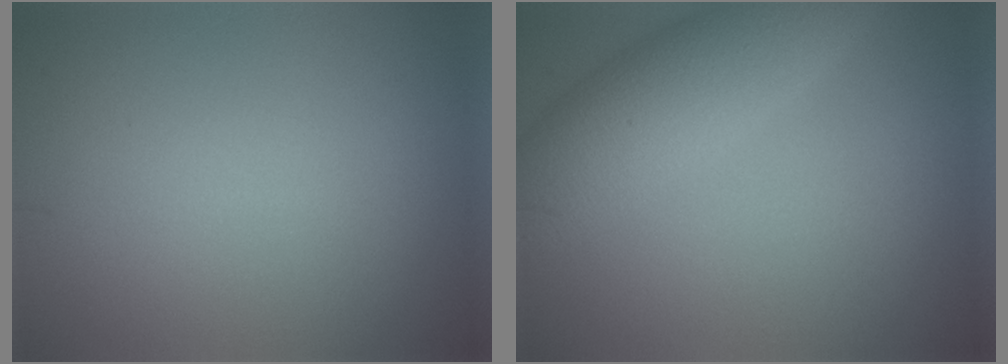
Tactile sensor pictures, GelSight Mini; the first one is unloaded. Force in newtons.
{"total": 6.3, "press": 6.3, "slide": 0.0}